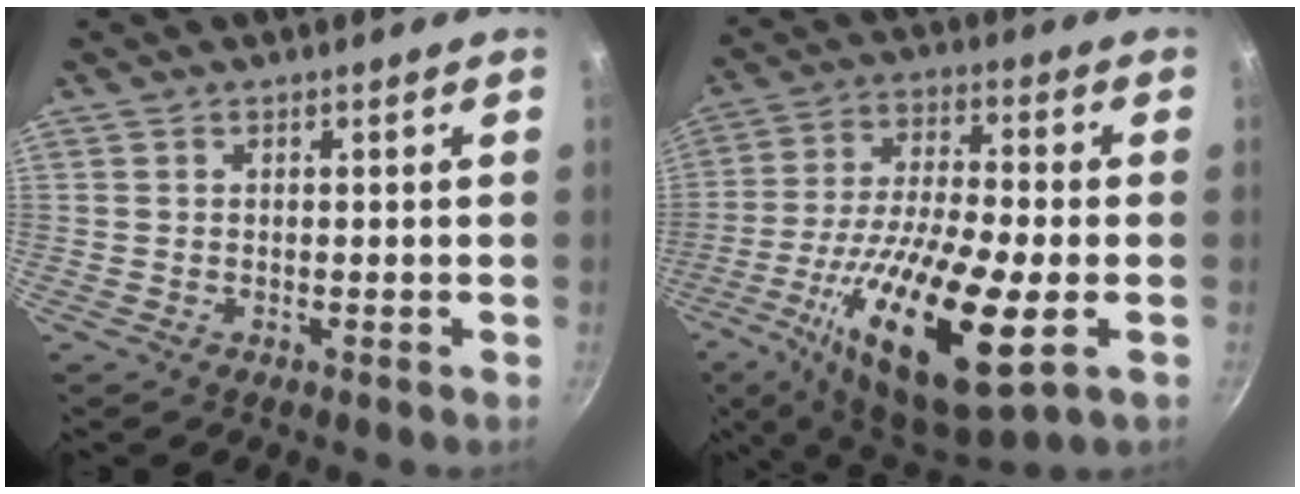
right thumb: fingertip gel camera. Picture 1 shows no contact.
{"total": 24.3, "force": [-7.6, 7.6, 21.8], "torque": [-0.395, 0.011, -0.132]}